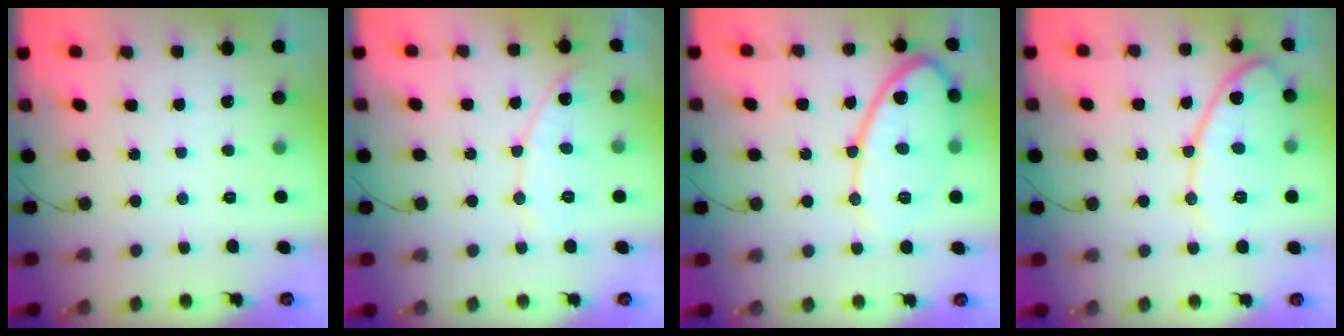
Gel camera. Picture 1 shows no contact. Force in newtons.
{"total": 8.7, "press": 8.6, "slide": 0.7}
{"total": 14.8, "press": 14.8, "slide": 1.3}
{"total": 13.5, "press": 13.5, "slide": 1.2}